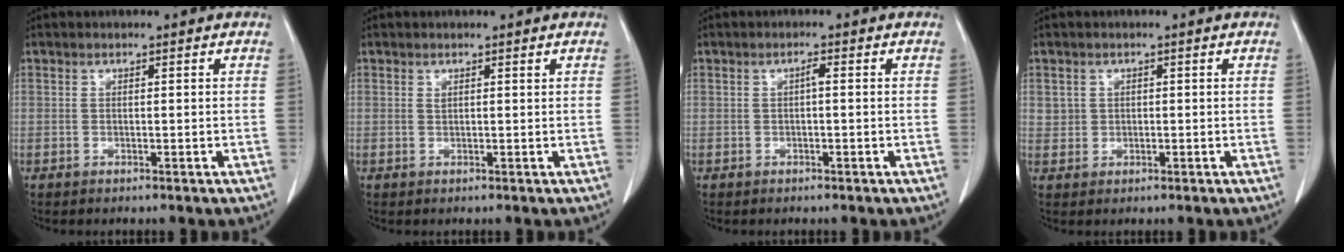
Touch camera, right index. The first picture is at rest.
{"total": 0.6, "force": [0.5, 0.1, 0.2], "torque": [-0.005, -0.001, 0.012]}
{"total": 1.0, "force": [0.0, 0.2, 1.0], "torque": [-0.016, 0.003, 0.000]}
{"total": 1.9, "force": [0.7, 1.7, 0.2], "torque": [0.012, 0.005, 0.012]}